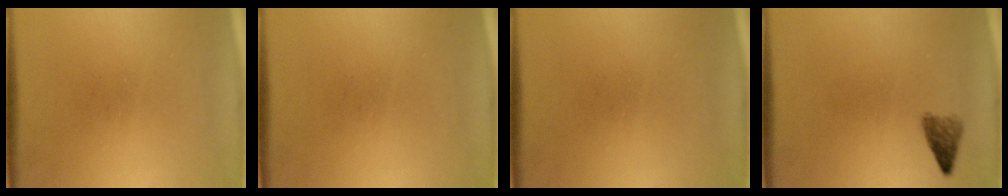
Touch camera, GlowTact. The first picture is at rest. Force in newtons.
{"total": 0.0}
{"total": 0.0}
{"total": 1.9}